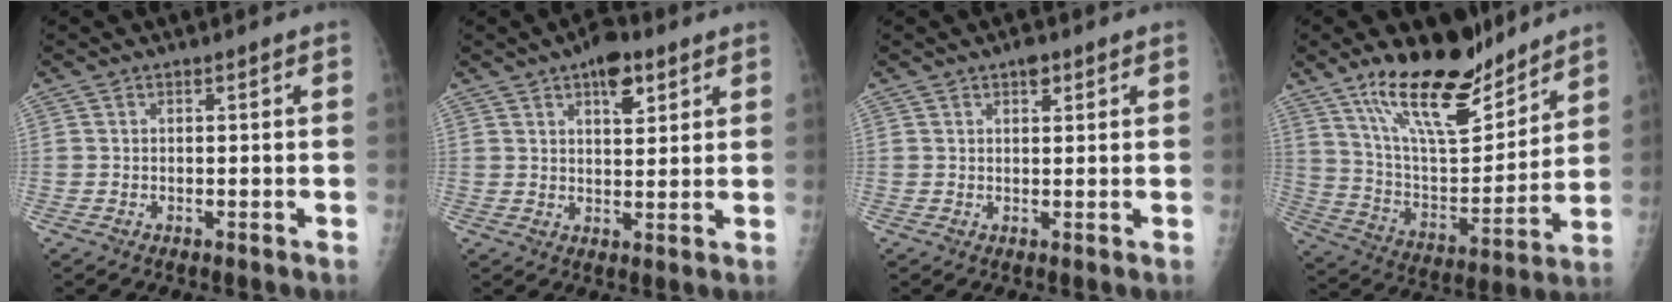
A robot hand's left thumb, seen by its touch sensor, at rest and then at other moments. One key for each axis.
{"total": 7.0, "fx": 3.8, "fy": 3.3, "fz": 4.8, "tx": -0.050, "ty": -0.016, "tz": 0.052}
{"total": 2.2, "fx": 1.3, "fy": 1.1, "fz": 1.3, "tx": -0.011, "ty": -0.005, "tz": 0.019}
{"total": 20.2, "fx": 14.7, "fy": 7.3, "fz": 11.8, "tx": -0.157, "ty": -0.091, "tz": 0.259}